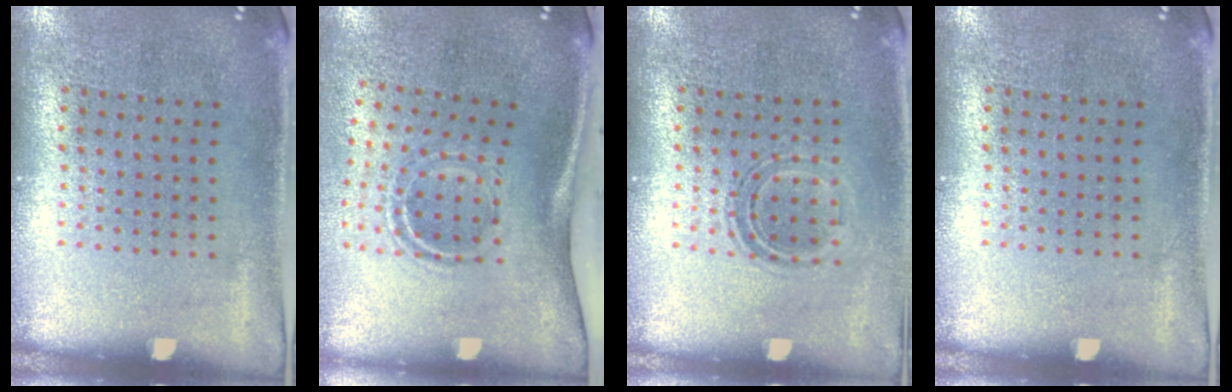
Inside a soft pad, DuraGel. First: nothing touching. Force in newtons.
{"total": 1.9, "press": 1.2, "slide": 1.5}
{"total": 1.1, "press": 0.9, "slide": 0.5}
{"total": 0.0}